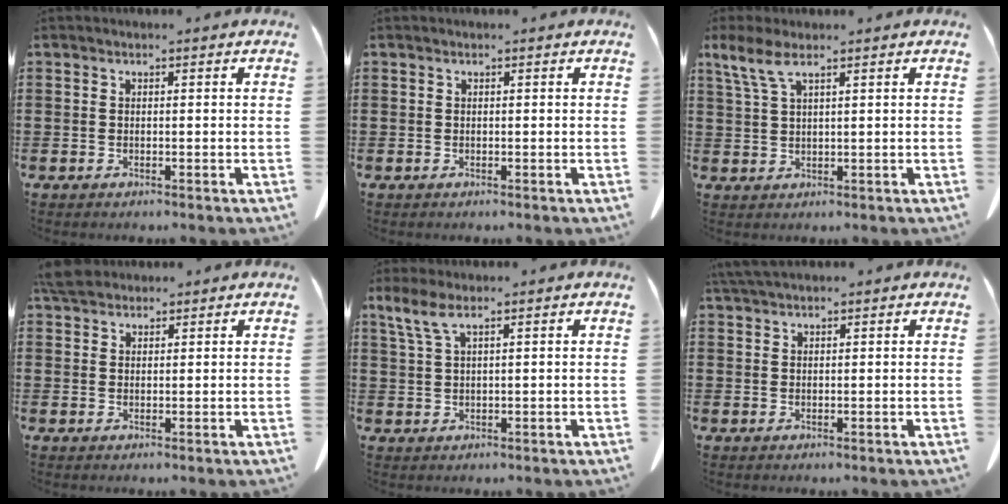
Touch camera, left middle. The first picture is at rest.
{"total": 0.0}
{"total": 4.4, "force": [2.6, 1.0, 3.4], "torque": [-0.082, -0.001, 0.046]}
{"total": 3.8, "force": [3.4, 1.3, 1.3], "torque": [-0.035, 0.002, 0.066]}
{"total": 3.9, "force": [2.3, 0.9, 3.1], "torque": [-0.074, -0.001, 0.040]}
{"total": 2.3, "force": [2.0, 0.4, 1.1], "torque": [-0.026, 0.003, 0.039]}